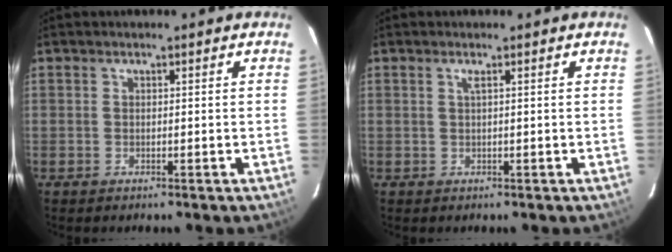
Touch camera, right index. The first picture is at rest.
{"total": 0.8, "force": [0.3, -0.3, 0.7], "torque": [-0.014, 0.000, 0.004]}